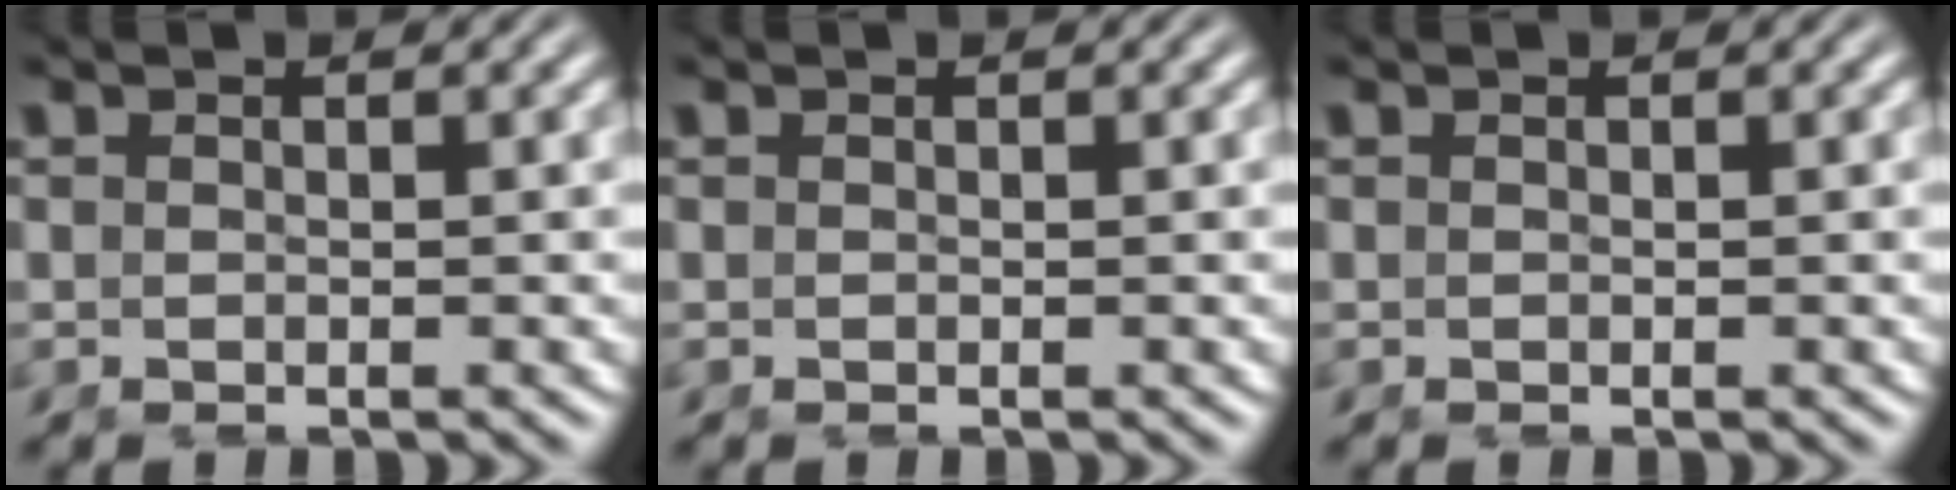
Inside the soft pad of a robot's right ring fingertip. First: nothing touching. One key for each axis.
{"total": 0.0}
{"total": 0.0}